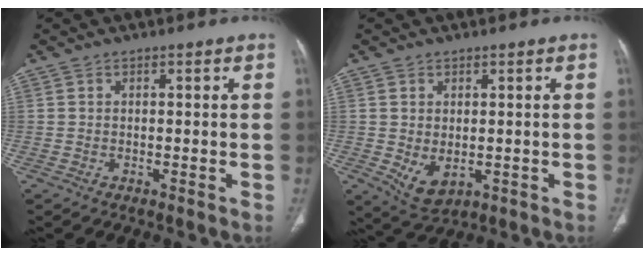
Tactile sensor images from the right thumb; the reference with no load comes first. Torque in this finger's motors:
{"motor_torque": [-0.32, 0.44, -0.16, 0.03, 0.15]}